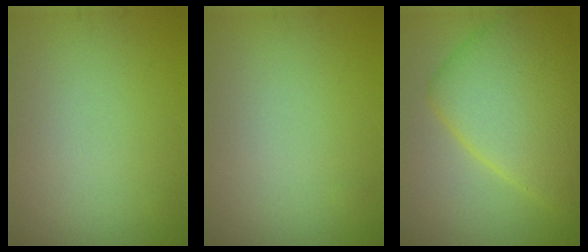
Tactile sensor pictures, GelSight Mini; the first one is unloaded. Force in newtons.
{"total": 0.0}
{"total": 8.7, "press": 8.7, "slide": 0.1}